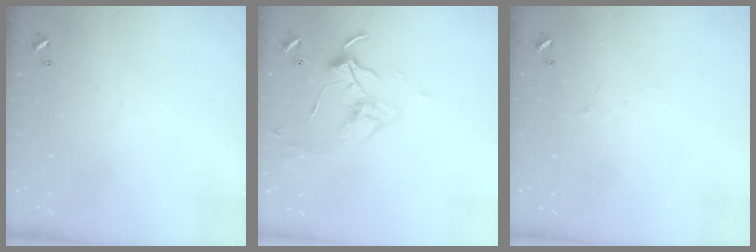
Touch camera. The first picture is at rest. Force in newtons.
{"total": 3.4, "press": 3.4, "slide": 0.6}
{"total": 0.9, "press": 0.6, "slide": 0.6}